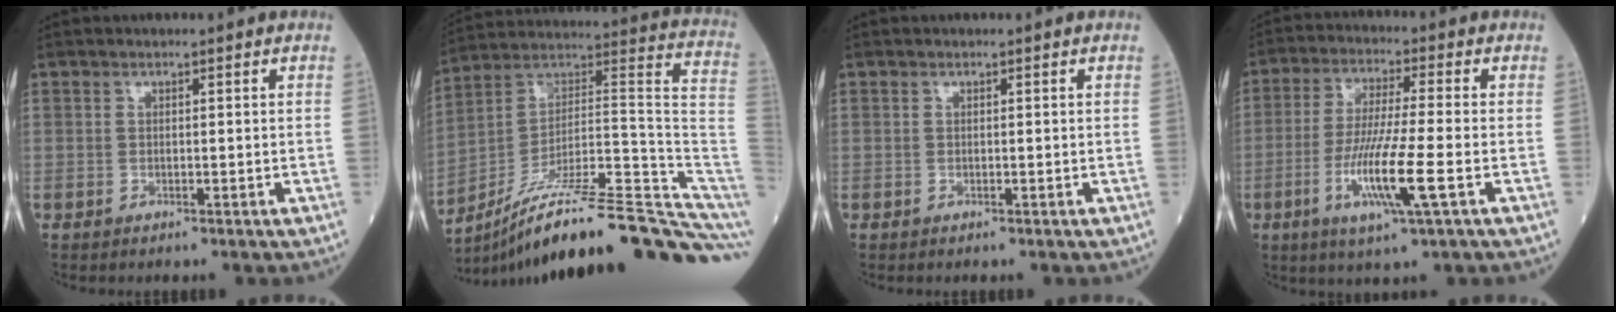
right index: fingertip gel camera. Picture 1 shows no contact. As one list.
[{"total": 26.5, "force": [-19.8, 1.4, 17.6], "torque": [-0.158, 0.047, -0.308]}, {"total": 0.0}, {"total": 10.9, "force": [-3.4, -0.1, 10.4], "torque": [-0.208, -0.019, -0.067]}]